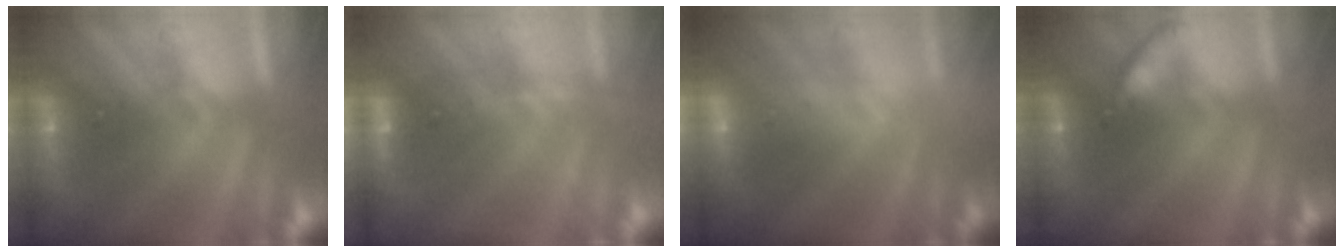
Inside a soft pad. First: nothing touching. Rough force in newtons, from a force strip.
{"total": 1.8}
{"total": 2.4}
{"total": 2.1}